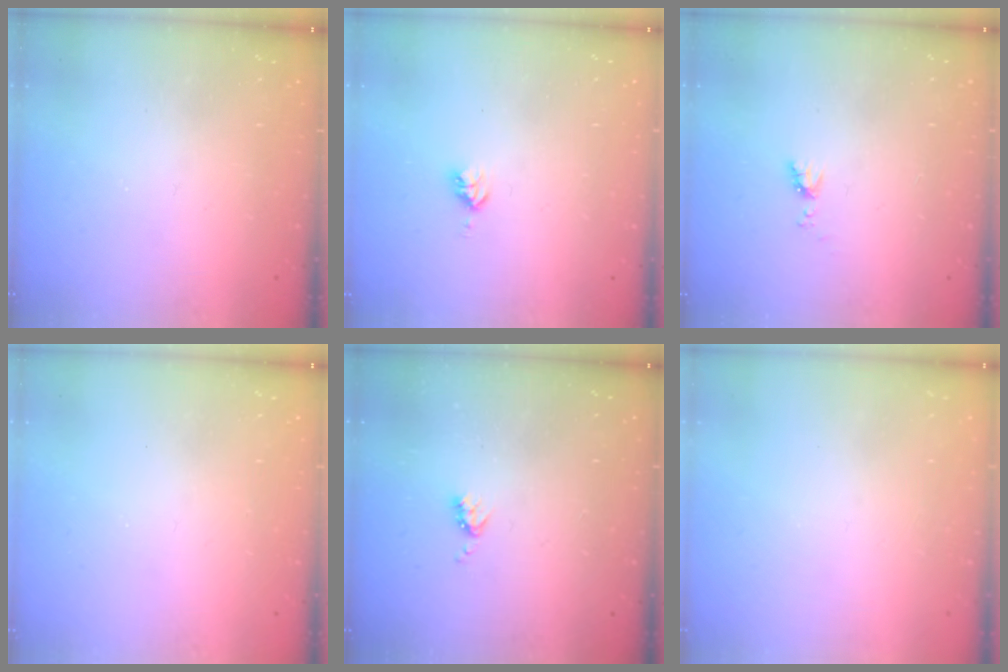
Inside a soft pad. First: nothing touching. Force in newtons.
{"total": 3.7, "press": 3.7, "slide": 0.5}
{"total": 3.7, "press": 3.6, "slide": 0.7}
{"total": 0.0}
{"total": 3.9, "press": 3.8, "slide": 0.6}
{"total": 0.0}